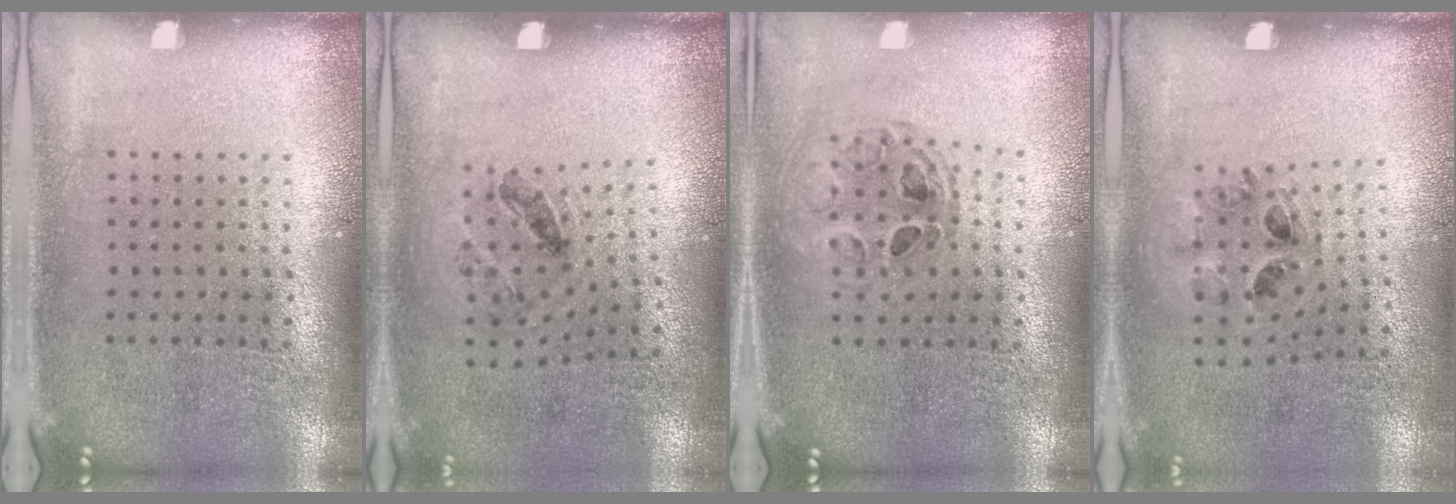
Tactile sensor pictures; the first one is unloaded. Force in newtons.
{"total": 1.2, "press": 0.8, "slide": 1.0}
{"total": 0.8, "press": 0.8, "slide": 0.1}
{"total": 0.9, "press": 0.8, "slide": 0.5}